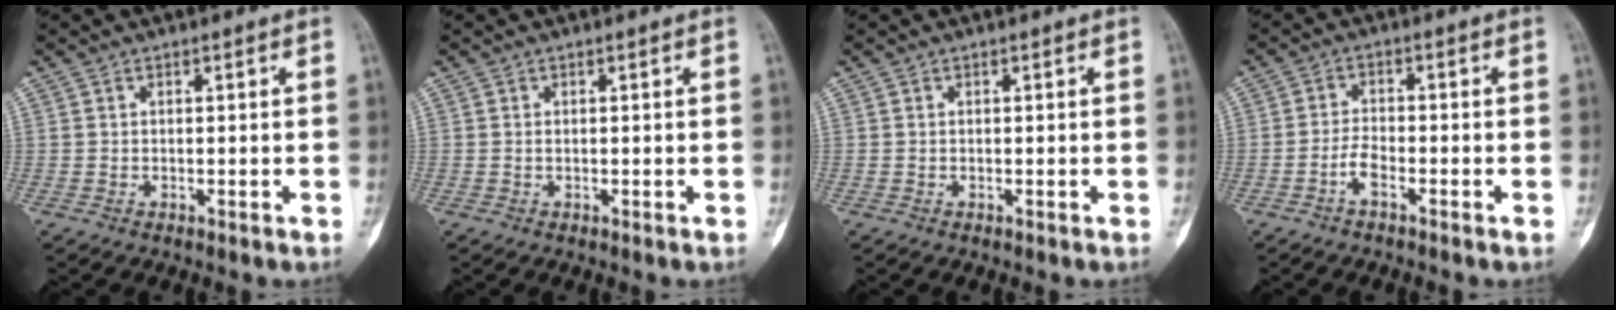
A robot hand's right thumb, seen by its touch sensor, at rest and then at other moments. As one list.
[{"total": 0.0}, {"total": 0.0}, {"total": 3.1, "force": [-1.9, 1.1, 2.2], "torque": [-0.042, 0.015, -0.040]}]